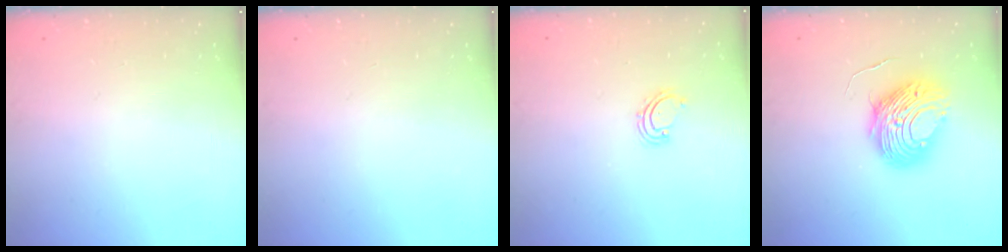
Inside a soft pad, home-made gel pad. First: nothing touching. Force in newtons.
{"total": 0.0}
{"total": 2.7, "press": 2.6, "slide": 0.5}
{"total": 10.6, "press": 10.6, "slide": 0.9}